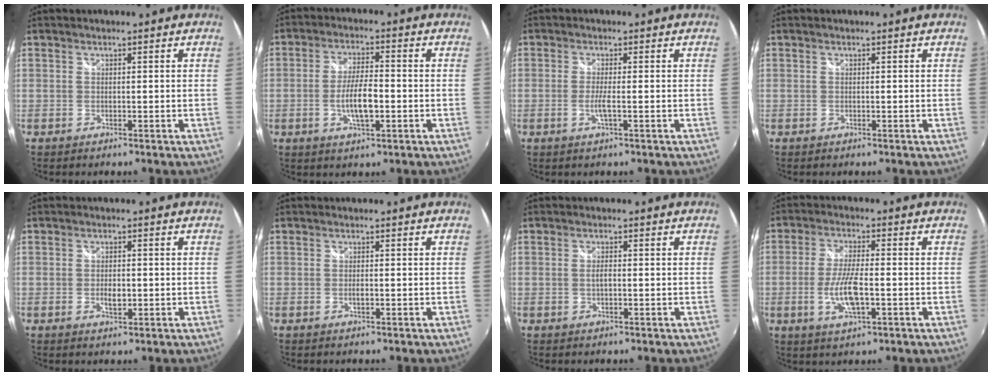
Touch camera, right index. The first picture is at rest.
{"total": 7.3, "force": [-1.8, 2.2, 6.7], "torque": [-0.130, -0.001, -0.032]}
{"total": 2.5, "force": [-0.7, 0.0, 2.5], "torque": [-0.049, -0.005, -0.014]}
{"total": 0.0}
{"total": 2.7, "force": [-0.5, 1.5, 2.2], "torque": [-0.037, -0.003, -0.009]}
{"total": 1.0, "force": [-0.3, 0.5, 0.8], "torque": [-0.015, -0.001, -0.006]}
{"total": 1.8, "force": [-0.1, 0.7, 1.6], "torque": [-0.030, 0.000, -0.003]}
{"total": 8.2, "force": [-2.1, 2.4, 7.5], "torque": [-0.153, -0.006, -0.038]}